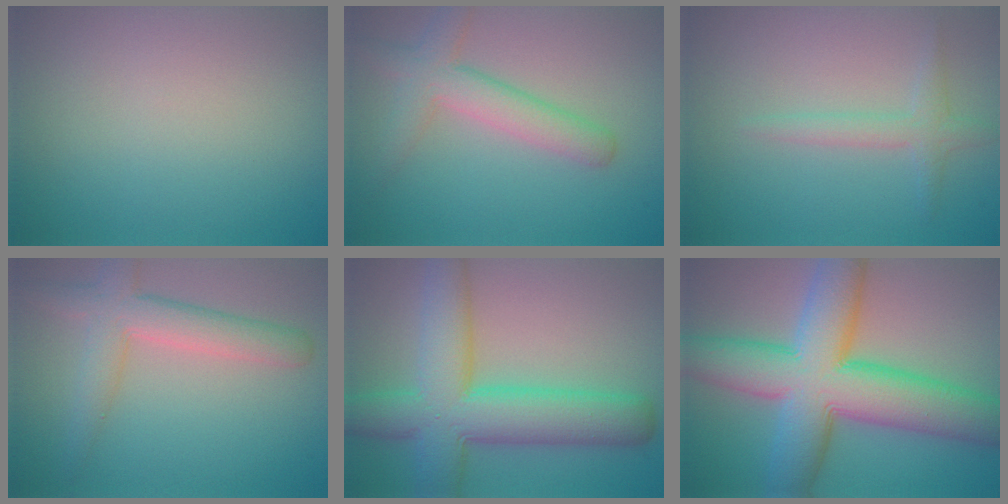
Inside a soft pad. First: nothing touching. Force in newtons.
{"total": 4.0, "press": 4.0, "slide": 0.2}
{"total": 1.8, "press": 1.8, "slide": 0.0}
{"total": 4.5, "press": 4.5, "slide": 0.2}
{"total": 9.6, "press": 9.6, "slide": 0.3}
{"total": 12.2, "press": 12.2, "slide": 0.2}